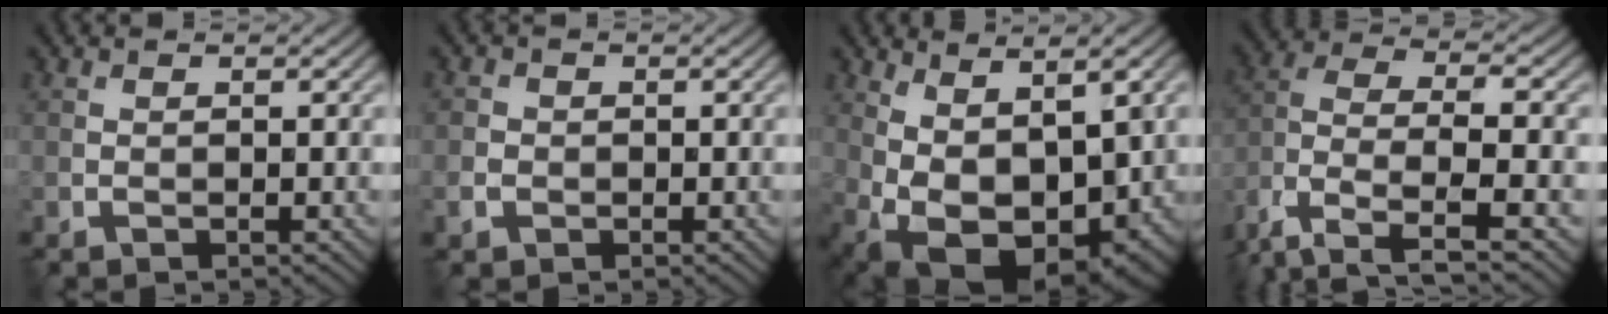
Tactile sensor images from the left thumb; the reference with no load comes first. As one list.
[{"total": 2.0, "force": [-0.7, 1.8, 0.7], "torque": [-0.015, -0.003, -0.017]}, {"total": 13.8, "force": [0.5, 7.1, 11.8], "torque": [-0.223, -0.033, 0.054]}, {"total": 8.8, "force": [-4.8, 3.6, 6.4], "torque": [-0.142, -0.015, -0.102]}]